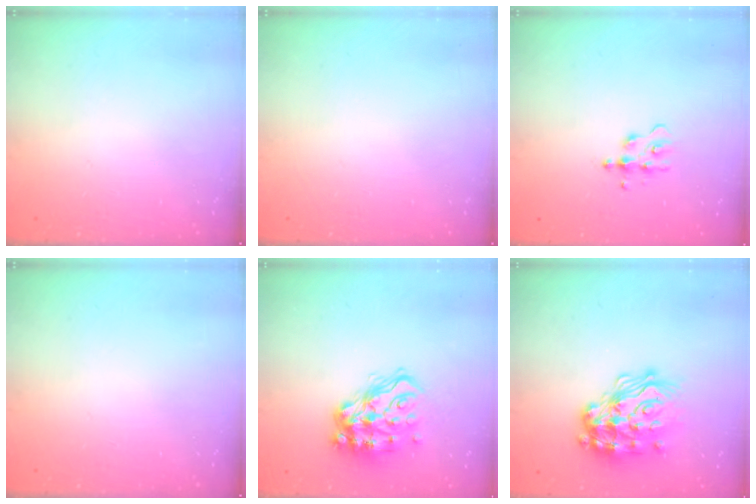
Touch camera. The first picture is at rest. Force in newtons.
{"total": 0.0}
{"total": 5.3, "press": 5.2, "slide": 0.6}
{"total": 0.0}
{"total": 15.8, "press": 15.7, "slide": 1.1}
{"total": 22.7, "press": 22.7, "slide": 1.7}